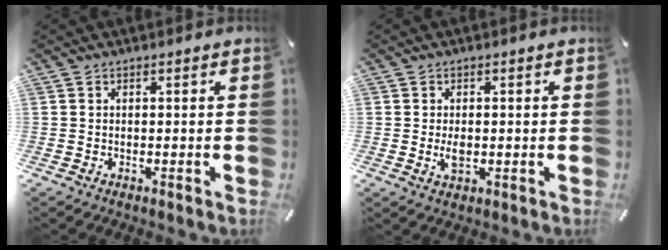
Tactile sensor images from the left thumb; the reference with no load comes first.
{"total": 3.3, "force": [-0.3, 1.9, 2.6], "torque": [-0.055, -0.006, -0.010]}